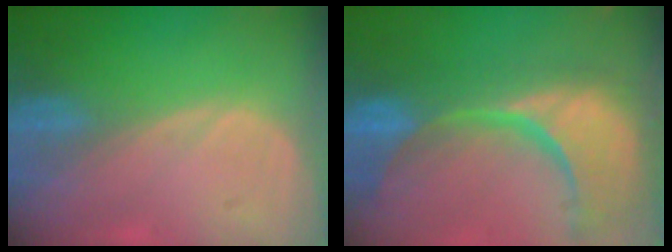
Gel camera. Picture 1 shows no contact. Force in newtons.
{"total": 15.4, "press": 12.1, "slide": 9.6}